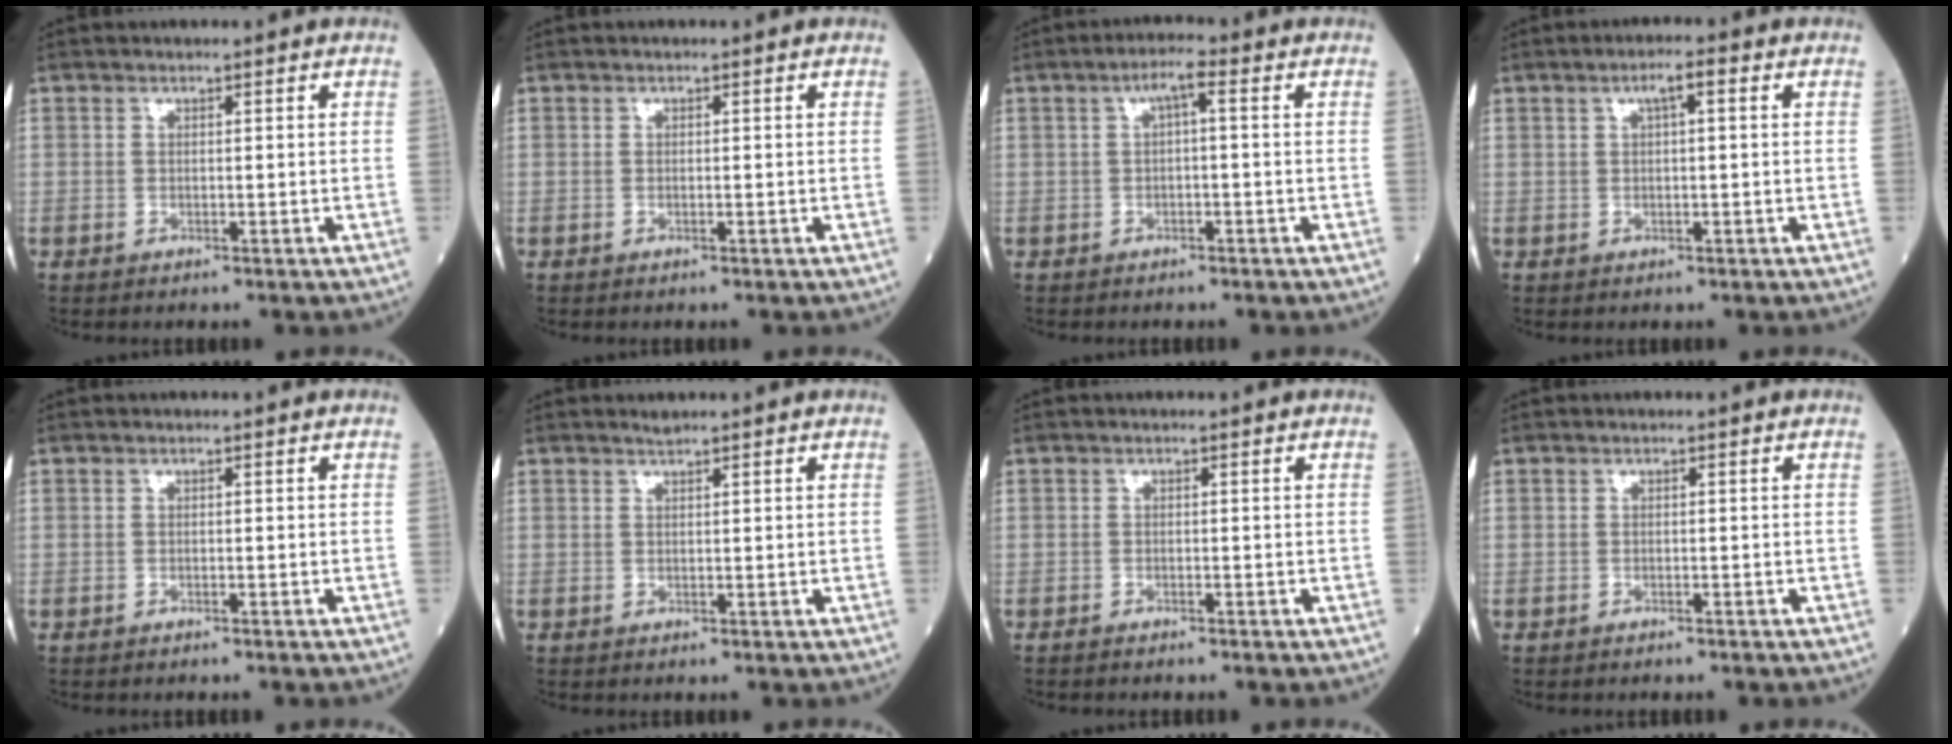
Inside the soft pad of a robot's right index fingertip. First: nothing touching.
{"total": 0.0}
{"total": 3.9, "force": [0.7, 1.3, 3.6], "torque": [-0.078, 0.017, 0.014]}
{"total": 3.4, "force": [1.2, 1.0, 3.1], "torque": [-0.065, 0.015, 0.023]}
{"total": 1.4, "force": [-1.0, 0.7, 0.7], "torque": [-0.024, -0.003, -0.010]}
{"total": 0.8, "force": [0.7, 0.3, 0.3], "torque": [-0.012, 0.012, 0.016]}
{"total": 2.3, "force": [-1.9, 0.9, 1.0], "torque": [-0.025, -0.005, -0.024]}
{"total": 2.3, "force": [-1.7, 1.0, 1.1], "torque": [-0.029, -0.006, -0.017]}